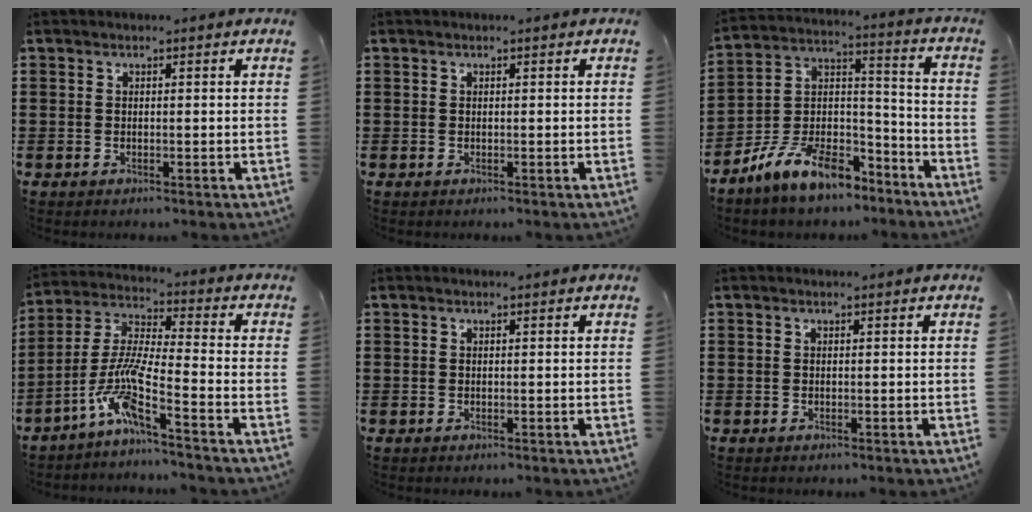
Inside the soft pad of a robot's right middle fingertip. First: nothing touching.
{"total": 0.0}
{"total": 10.6, "force": [-8.5, 3.7, 5.1], "torque": [-0.111, 0.022, -0.171]}
{"total": 8.6, "force": [-5.5, 0.5, 6.5], "torque": [-0.159, -0.024, -0.117]}
{"total": 0.0}
{"total": 0.0}